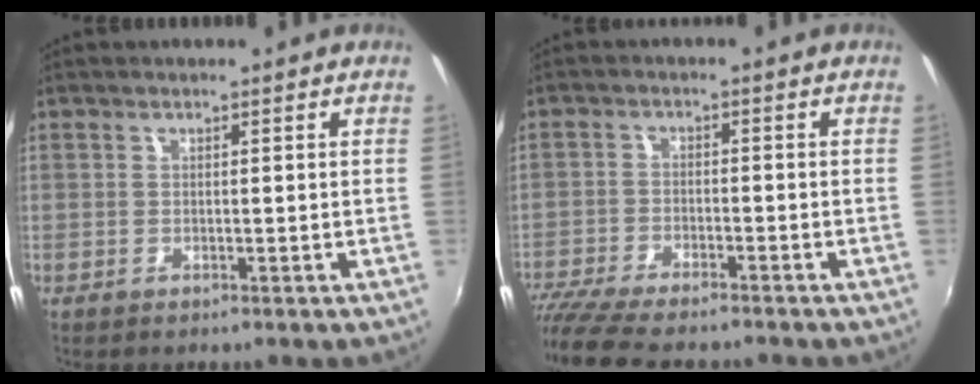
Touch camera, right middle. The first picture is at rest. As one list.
[{"total": 12.2, "force": [-10.5, 2.2, 5.8], "torque": [-0.135, -0.042, -0.183]}]